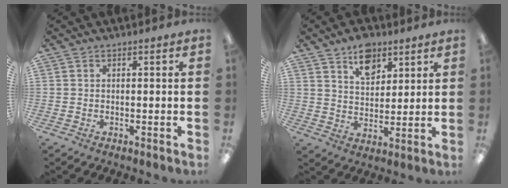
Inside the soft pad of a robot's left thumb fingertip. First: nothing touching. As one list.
[{"total": 9.2, "force": [6.1, 5.5, 4.1], "torque": [-0.051, -0.026, 0.108]}]